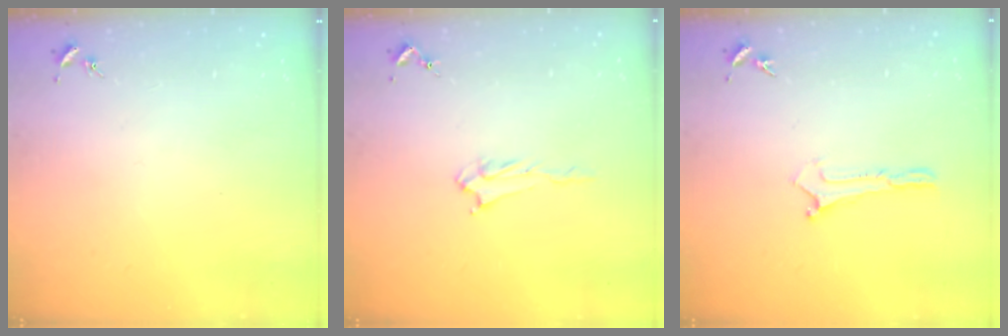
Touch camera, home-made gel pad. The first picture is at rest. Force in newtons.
{"total": 3.2, "press": 3.2, "slide": 0.5}
{"total": 0.0}